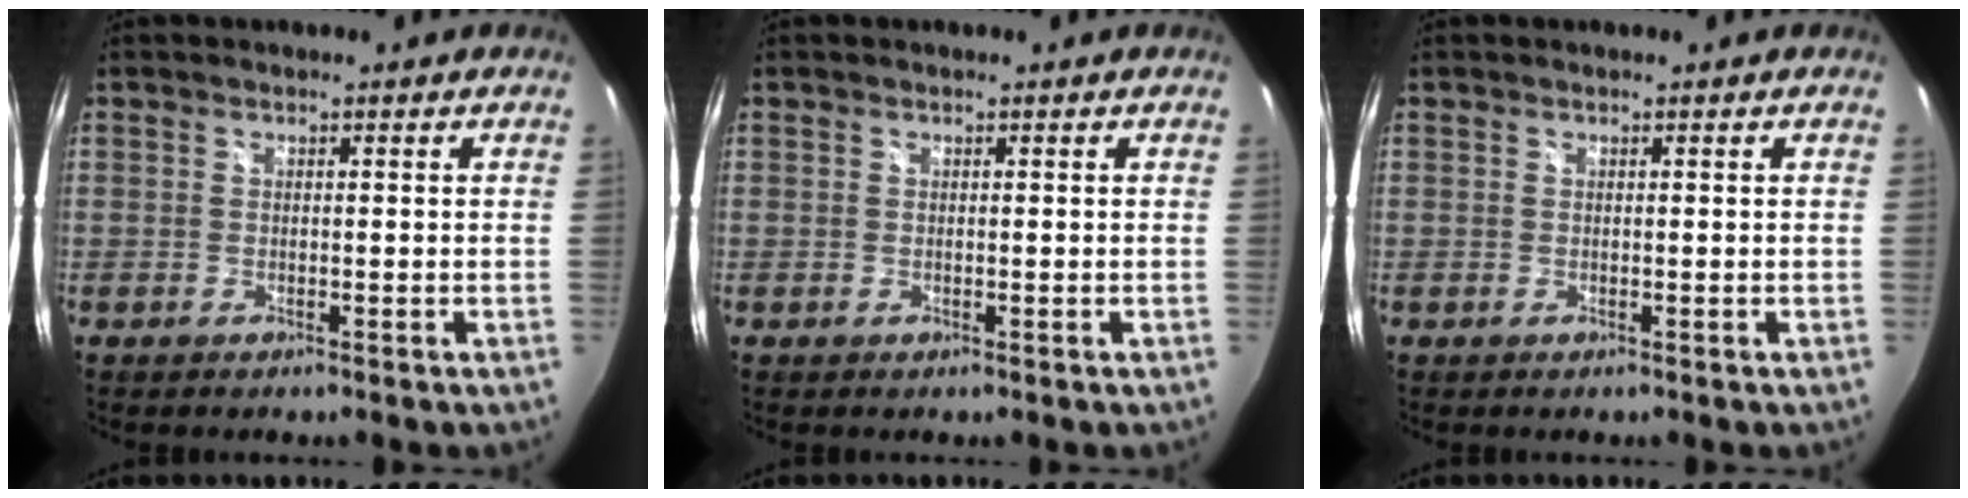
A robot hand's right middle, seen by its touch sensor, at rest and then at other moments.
{"total": 0.0}
{"total": 0.0}